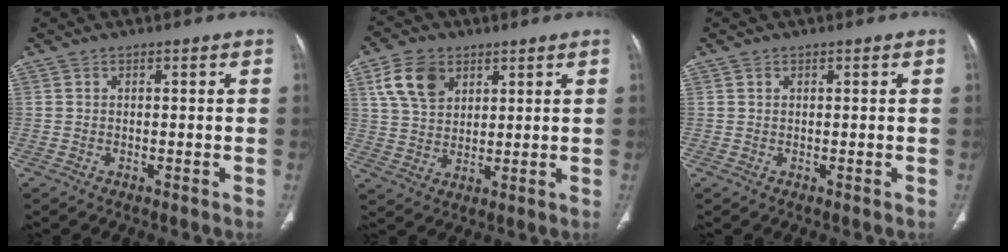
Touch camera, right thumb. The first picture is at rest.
{"total": 9.2, "force": [4.3, 6.3, 5.0], "torque": [-0.075, -0.011, 0.087]}
{"total": 0.5, "force": [0.3, 0.4, 0.2], "torque": [-0.002, -0.001, 0.005]}